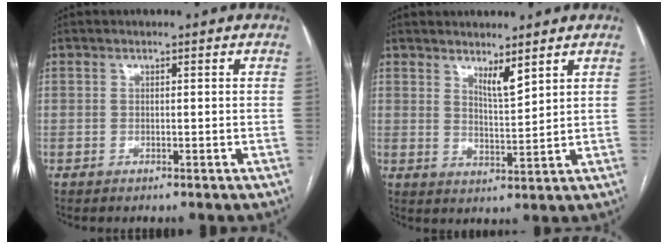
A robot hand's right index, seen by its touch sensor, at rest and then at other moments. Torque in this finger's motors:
{"motor_torque": [0.02, 0.02, 0.03, 0.04]}